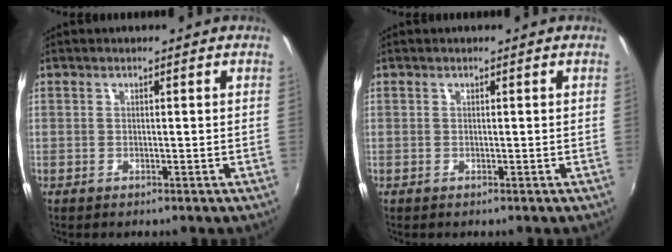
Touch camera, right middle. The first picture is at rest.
{"total": 0.0}